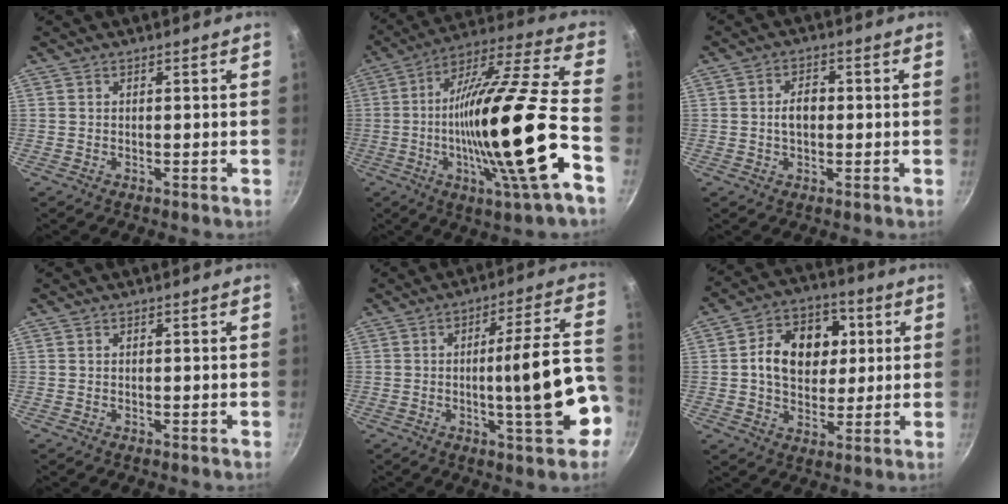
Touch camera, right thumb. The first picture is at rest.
{"total": 26.5, "force": [-6.6, 3.5, 25.5], "torque": [-0.397, 0.014, -0.117]}
{"total": 4.3, "force": [-0.1, 2.8, 3.2], "torque": [-0.039, 0.014, -0.004]}
{"total": 0.0}
{"total": 15.5, "force": [-3.8, 3.3, 14.6], "torque": [-0.188, 0.032, -0.051]}
{"total": 14.7, "force": [2.4, 11.1, 9.4], "torque": [-0.107, 0.012, 0.029]}